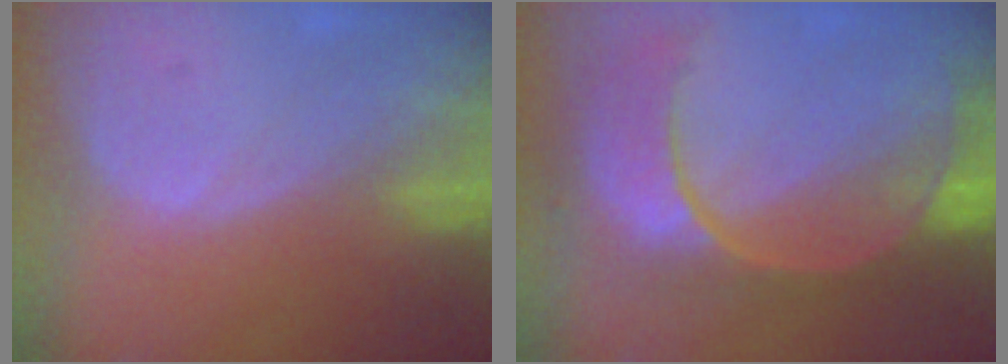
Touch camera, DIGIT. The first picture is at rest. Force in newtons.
{"total": 11.2, "press": 9.3, "slide": 6.1}